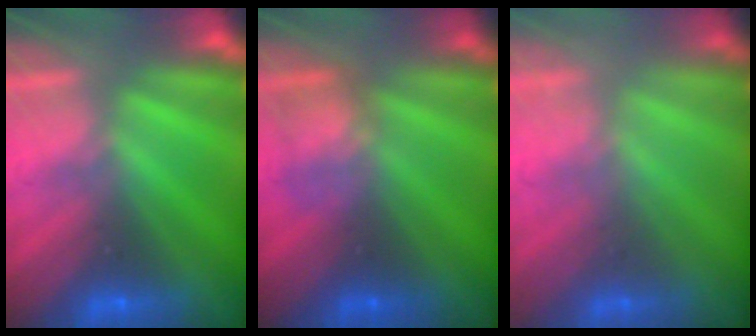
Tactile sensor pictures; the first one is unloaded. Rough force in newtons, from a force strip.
{"total": 2.3}
{"total": 1.6}